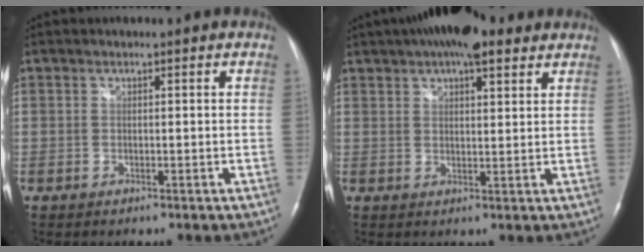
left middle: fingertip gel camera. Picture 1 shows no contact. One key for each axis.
{"total": 11.4, "fx": 8.1, "fy": 3.6, "fz": 7.3, "tx": -0.119, "ty": 0.035, "tz": 0.126}